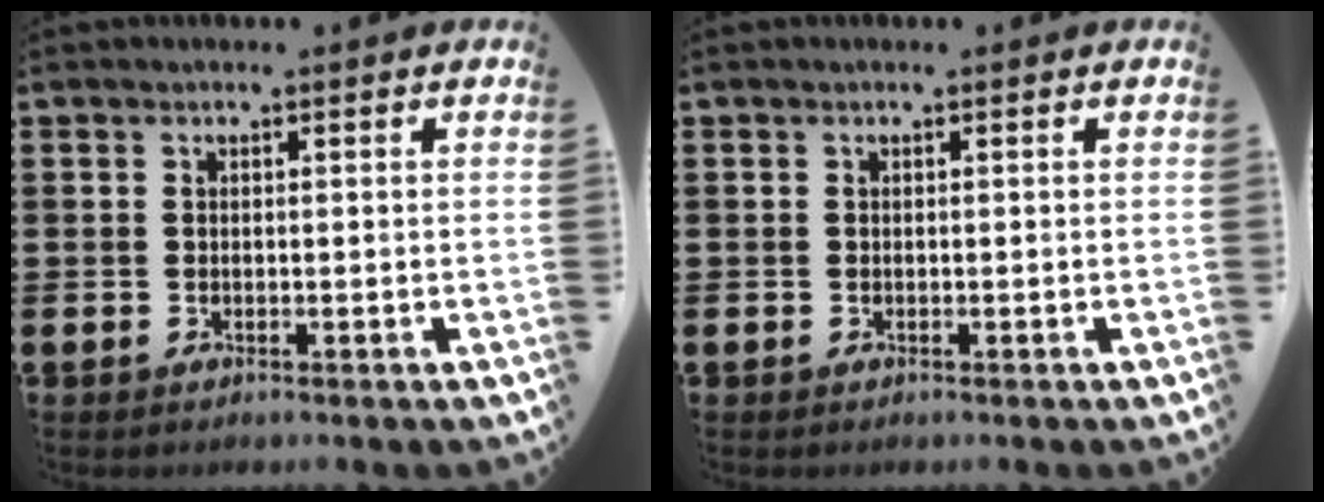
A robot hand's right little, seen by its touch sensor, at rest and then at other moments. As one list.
[{"total": 0.0}]